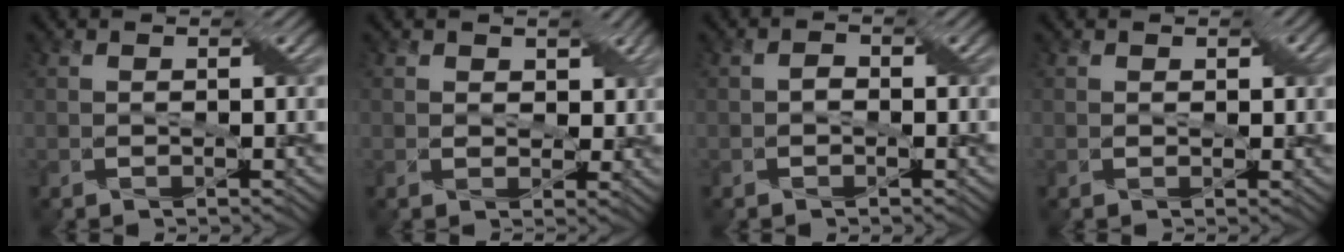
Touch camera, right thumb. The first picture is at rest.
{"total": 3.2, "force": [1.3, 2.5, 1.5], "torque": [-0.027, 0.006, 0.008]}
{"total": 0.7, "force": [-0.5, 0.4, 0.4], "torque": [-0.008, 0.007, -0.013]}
{"total": 1.2, "force": [0.4, 1.1, 0.4], "torque": [0.001, 0.005, -0.001]}